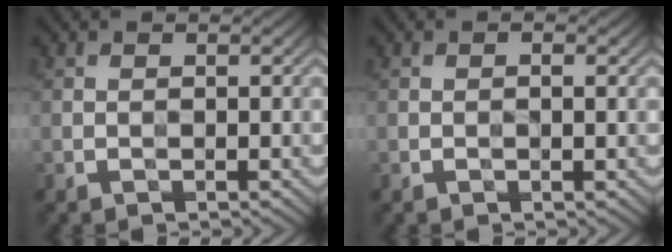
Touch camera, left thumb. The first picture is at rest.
{"total": 0.9, "force": [0.0, 0.2, 0.9], "torque": [-0.014, -0.002, -0.001]}